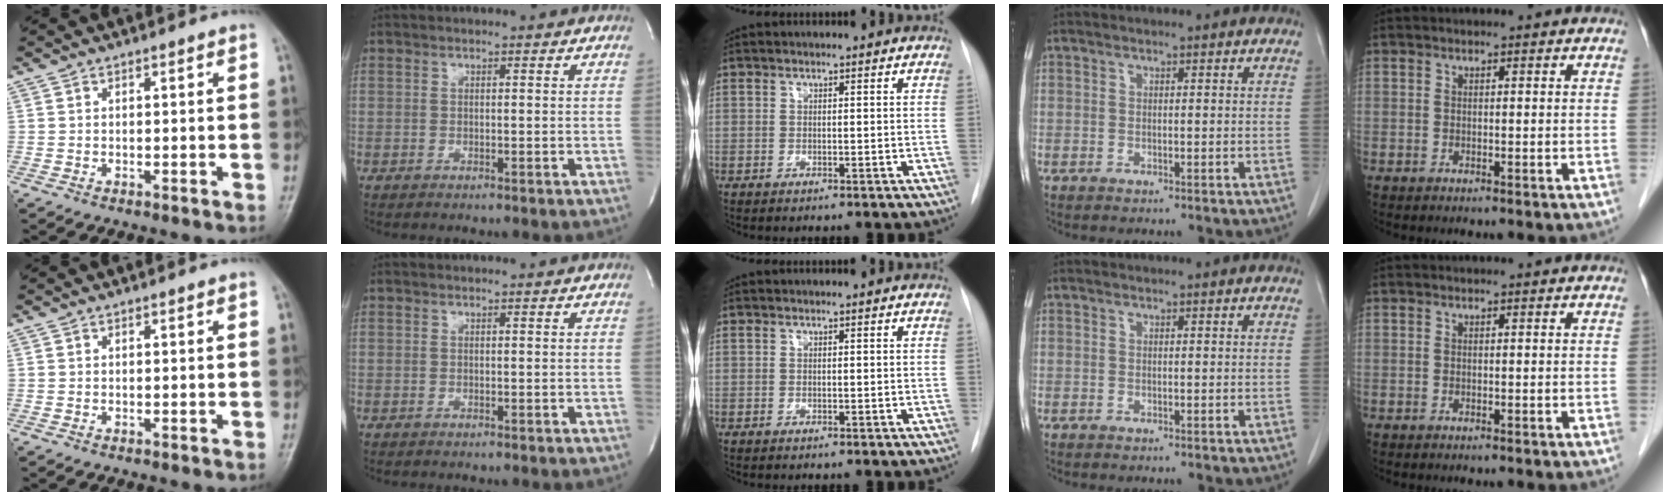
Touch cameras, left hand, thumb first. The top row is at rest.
{}